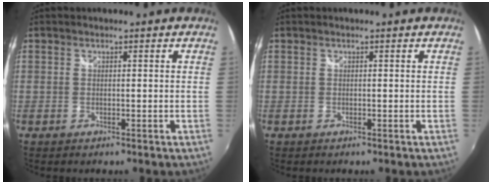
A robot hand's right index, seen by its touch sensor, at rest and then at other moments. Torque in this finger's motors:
{"motor_torque": [-0.05, 0.03, 0.00, 0.00]}